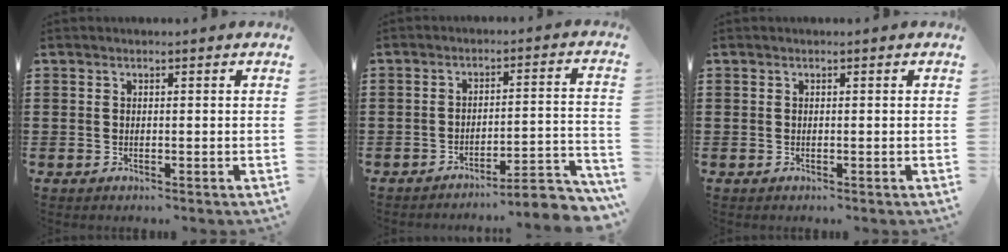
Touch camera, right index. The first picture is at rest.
{"total": 5.1, "force": [-4.5, 0.1, 2.4], "torque": [-0.038, -0.015, -0.089]}
{"total": 0.0}